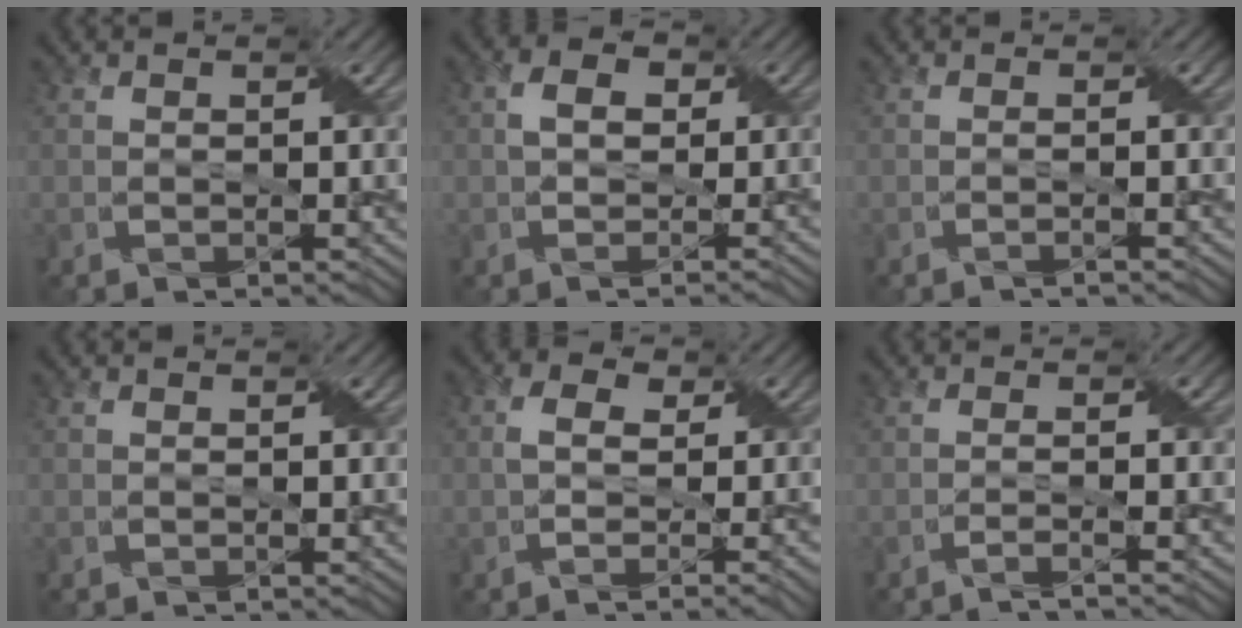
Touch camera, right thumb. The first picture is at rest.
{"total": 3.3, "force": [-0.5, 2.0, 2.5], "torque": [-0.039, -0.001, -0.010]}
{"total": 1.2, "force": [-0.6, 0.2, 1.0], "torque": [-0.009, 0.002, -0.020]}
{"total": 0.0}
{"total": 4.2, "force": [-0.7, 1.6, 3.8], "torque": [-0.062, 0.001, -0.017]}
{"total": 2.5, "force": [-1.6, 0.1, 1.9], "torque": [-0.022, 0.007, -0.048]}